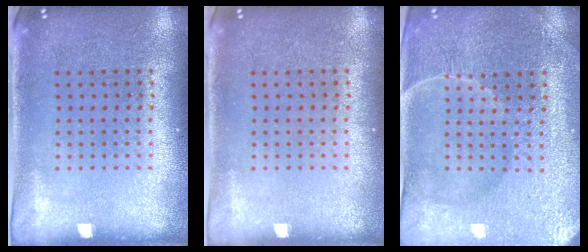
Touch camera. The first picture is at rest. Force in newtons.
{"total": 0.0}
{"total": 4.2, "press": 4.0, "slide": 1.2}